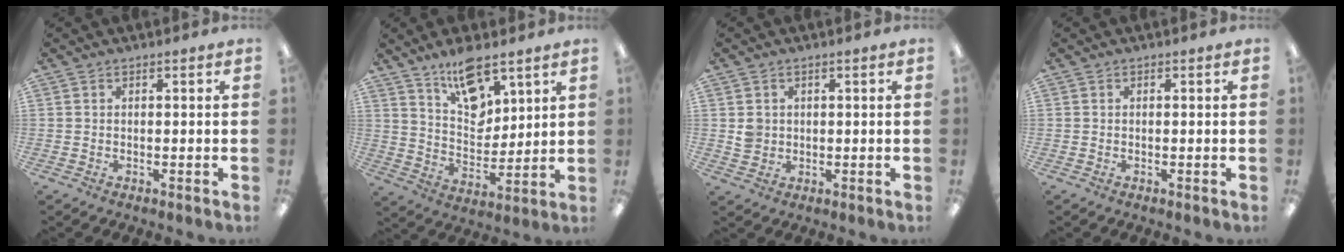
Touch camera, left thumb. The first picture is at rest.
{"total": 12.7, "force": [9.2, 5.8, 6.4], "torque": [-0.096, -0.055, 0.166]}
{"total": 2.9, "force": [0.7, 2.7, 0.8], "torque": [-0.012, 0.000, 0.011]}
{"total": 0.0}